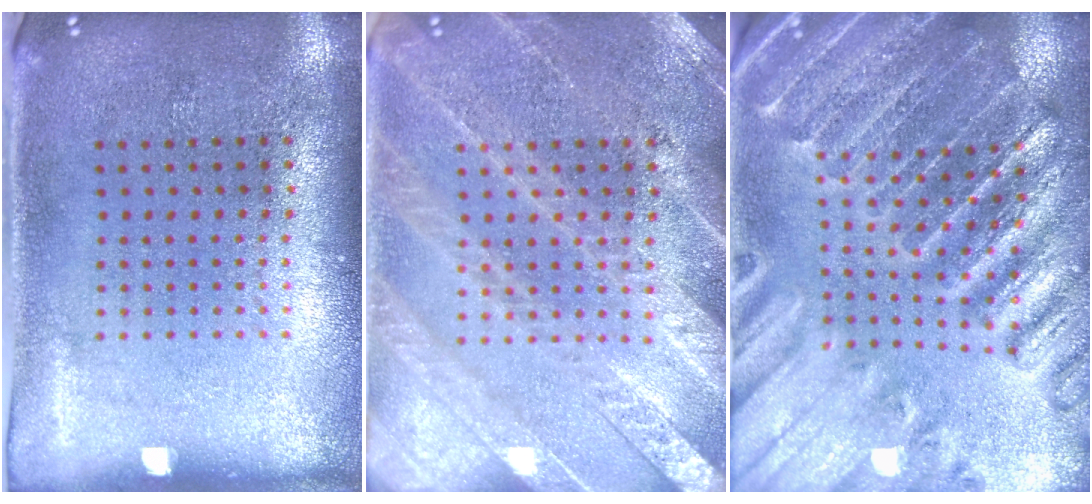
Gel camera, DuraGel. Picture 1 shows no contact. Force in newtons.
{"total": 4.4, "press": 4.3, "slide": 0.7}
{"total": 2.8, "press": 2.8, "slide": 0.4}